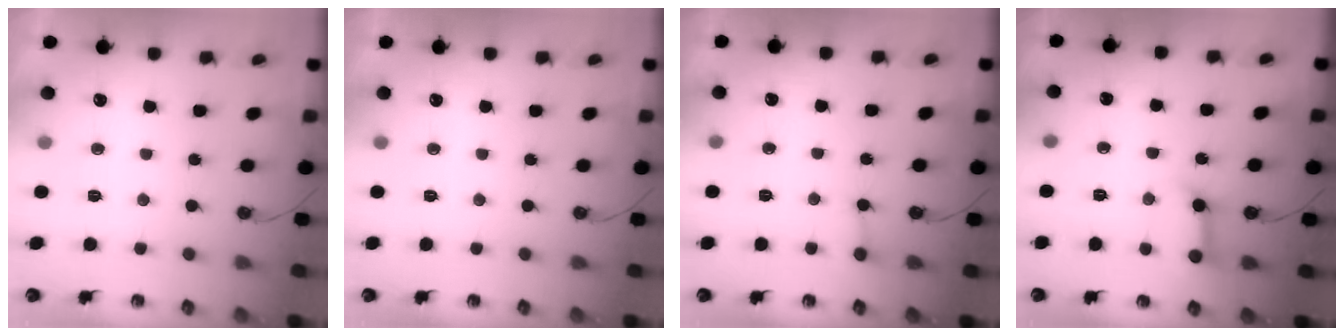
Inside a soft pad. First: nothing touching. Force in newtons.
{"total": 0.0}
{"total": 3.6, "press": 3.6, "slide": 0.4}
{"total": 10.0, "press": 9.9, "slide": 1.4}